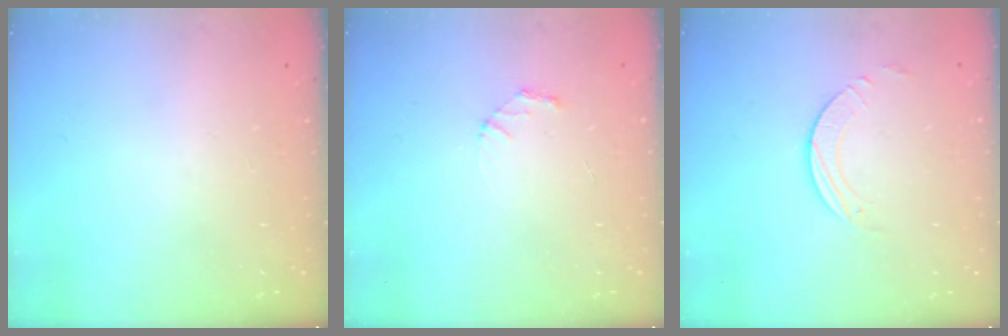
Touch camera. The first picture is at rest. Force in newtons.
{"total": 1.9, "press": 1.9, "slide": 0.2}
{"total": 2.3, "press": 2.3, "slide": 0.2}